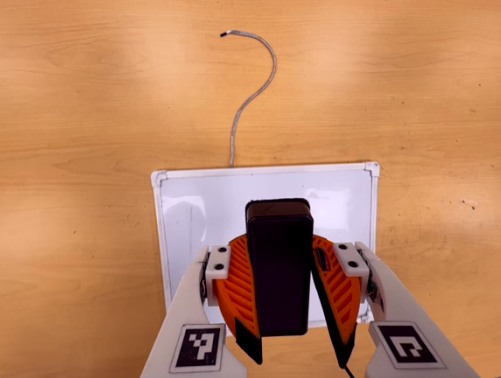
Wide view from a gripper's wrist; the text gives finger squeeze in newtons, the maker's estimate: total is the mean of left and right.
{"total": 9.5, "left": 9.4, "right": 9.7}